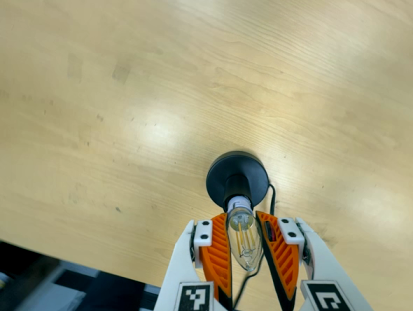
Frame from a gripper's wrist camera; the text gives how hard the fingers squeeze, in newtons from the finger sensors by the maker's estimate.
{"total": 12.4, "left": 12.7, "right": 12.2}